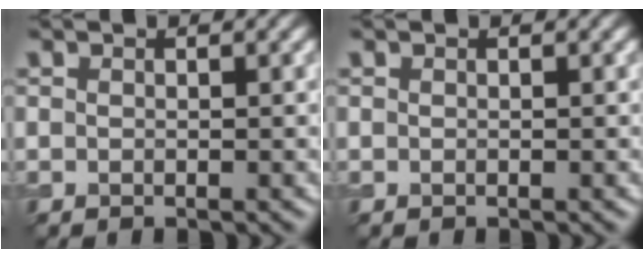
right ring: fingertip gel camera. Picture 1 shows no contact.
{"total": 0.0}